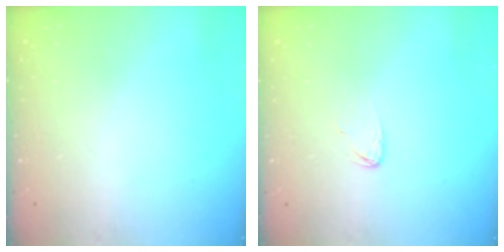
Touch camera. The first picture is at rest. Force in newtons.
{"total": 3.8, "press": 3.8, "slide": 0.2}